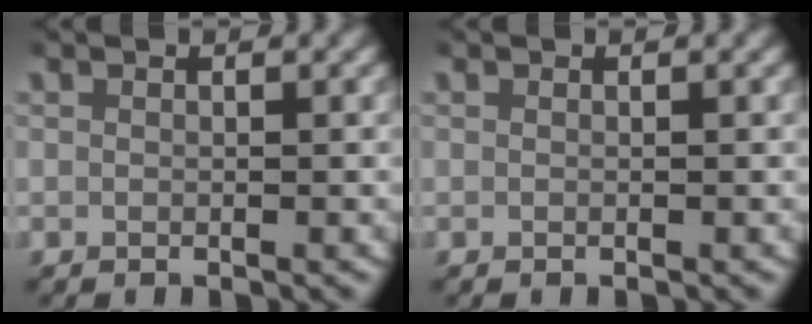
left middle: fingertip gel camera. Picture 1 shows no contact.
{"total": 0.0}